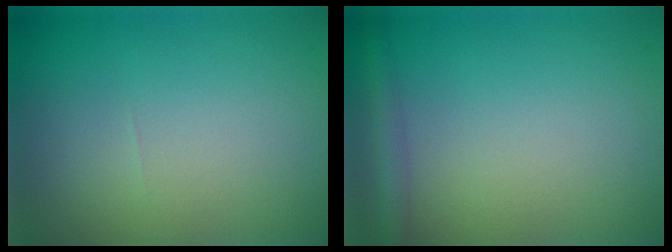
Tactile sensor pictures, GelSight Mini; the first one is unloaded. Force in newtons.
{"total": 2.1, "press": 2.1, "slide": 0.1}